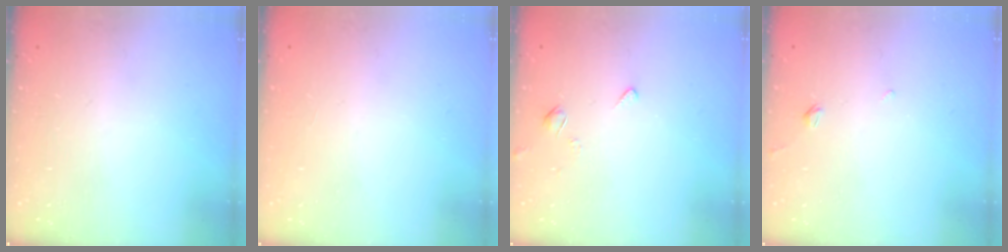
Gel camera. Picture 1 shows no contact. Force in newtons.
{"total": 1.7, "press": 1.6, "slide": 0.2}
{"total": 2.5, "press": 2.5, "slide": 0.5}
{"total": 2.0, "press": 1.9, "slide": 0.5}